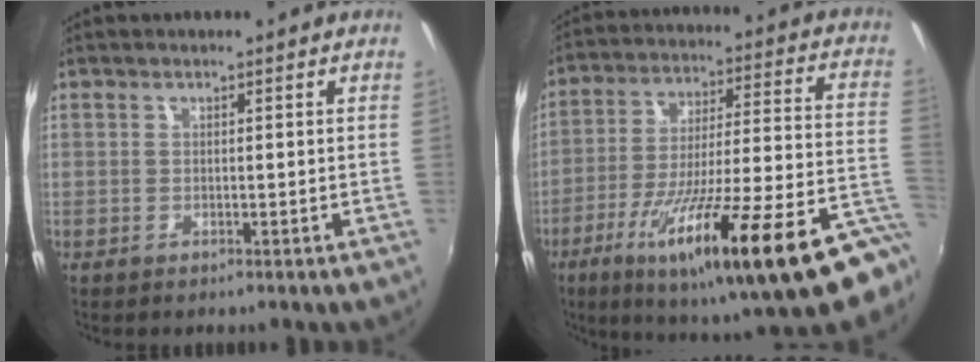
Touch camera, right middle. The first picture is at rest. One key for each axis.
{"total": 30.5, "fx": -16.4, "fy": 3.5, "fz": 25.4, "tx": -0.379, "ty": -0.080, "tz": -0.250}